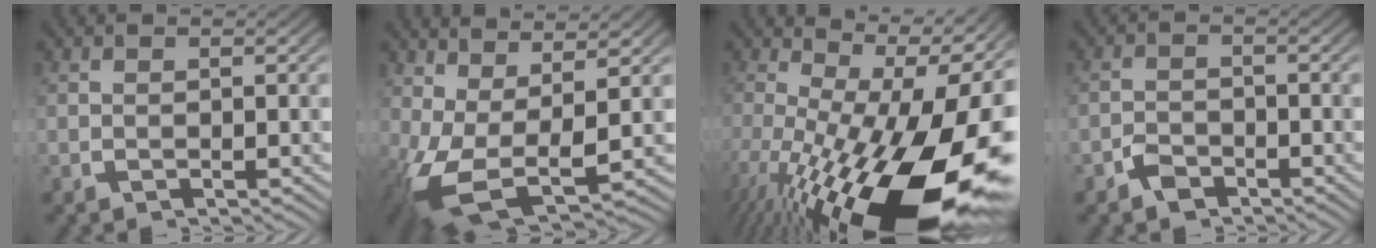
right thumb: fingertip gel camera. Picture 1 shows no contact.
{"total": 8.8, "force": [-1.2, 5.4, 6.9], "torque": [-0.167, -0.052, 0.006]}
{"total": 18.5, "force": [-3.5, 9.6, 15.4], "torque": [-0.261, -0.069, -0.014]}
{"total": 2.0, "force": [-1.7, 1.1, 0.3], "torque": [-0.002, -0.005, -0.030]}